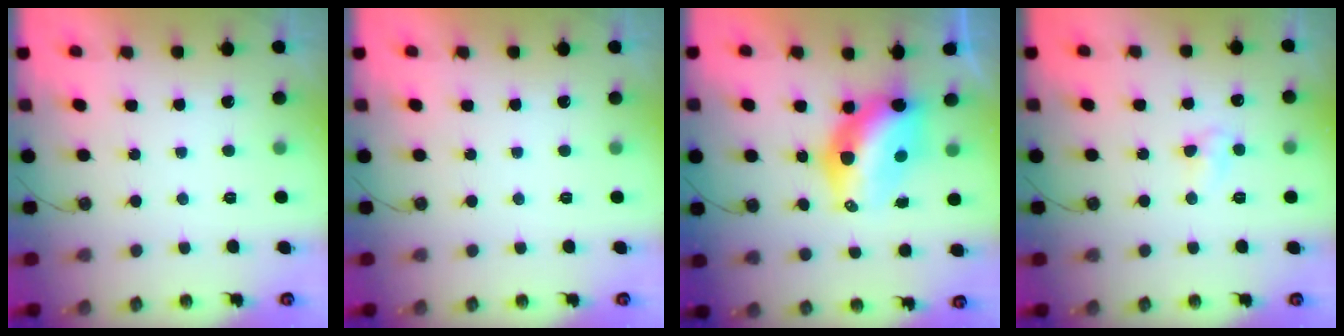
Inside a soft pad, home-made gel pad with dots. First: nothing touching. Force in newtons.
{"total": 0.0}
{"total": 12.2, "press": 11.5, "slide": 4.2}
{"total": 5.7, "press": 5.7, "slide": 0.5}